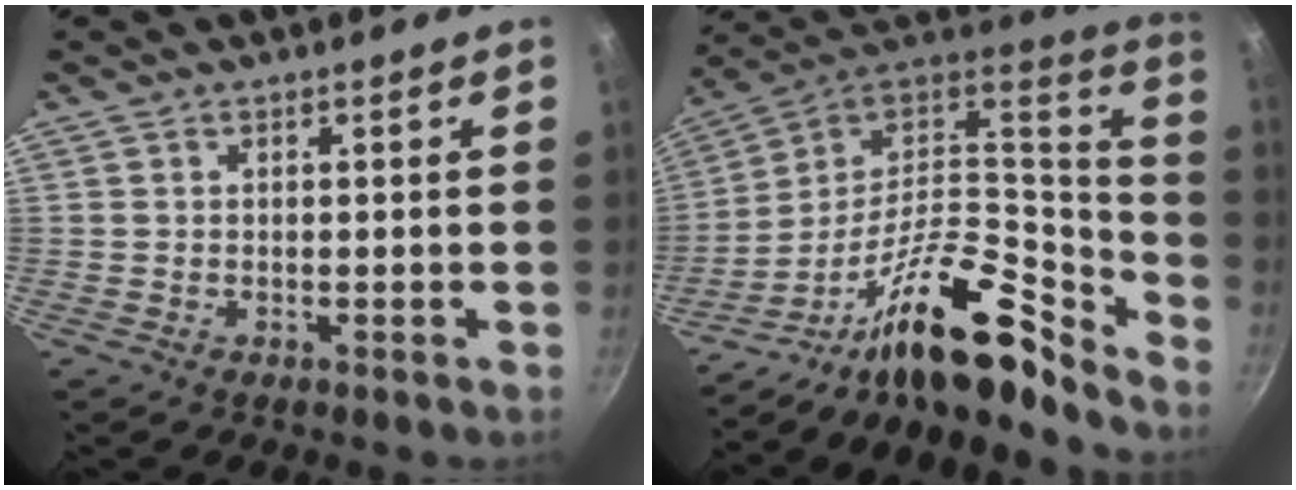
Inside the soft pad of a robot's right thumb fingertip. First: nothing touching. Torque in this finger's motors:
{"motor_torque": [3.38, 0.55, 0.83, -1.94, 0.14]}